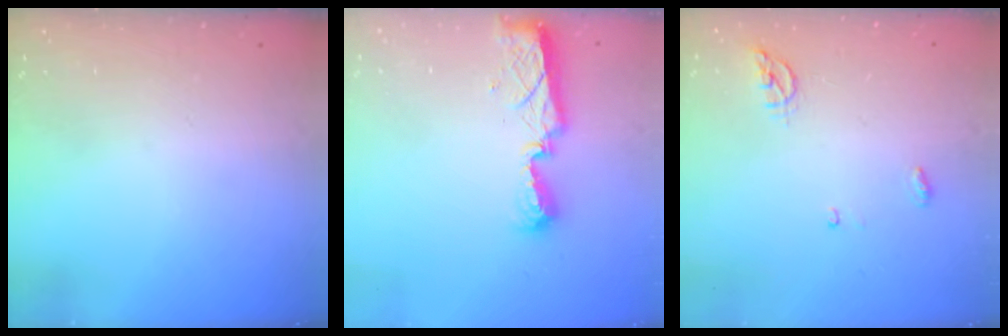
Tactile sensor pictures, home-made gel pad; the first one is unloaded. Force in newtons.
{"total": 8.2, "press": 8.2, "slide": 0.4}
{"total": 4.5, "press": 4.3, "slide": 1.2}